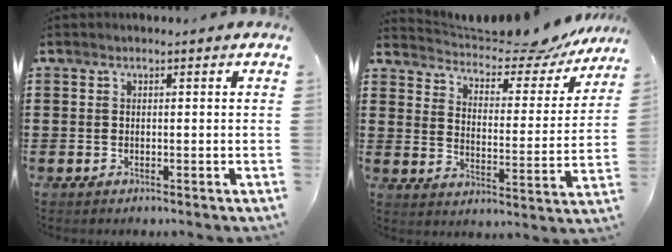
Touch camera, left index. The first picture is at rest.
{"total": 5.8, "force": [5.5, 1.1, 1.6], "torque": [-0.044, -0.041, 0.088]}